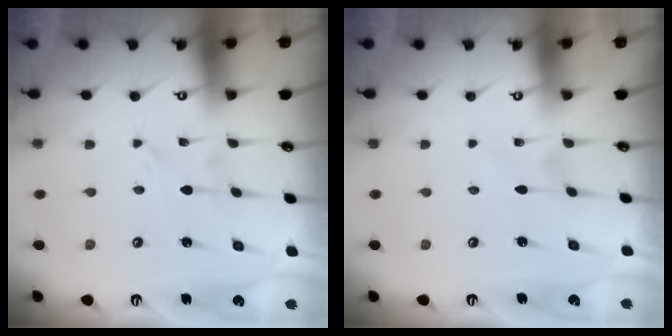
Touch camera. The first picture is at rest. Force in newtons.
{"total": 2.3, "press": 2.3, "slide": 0.1}